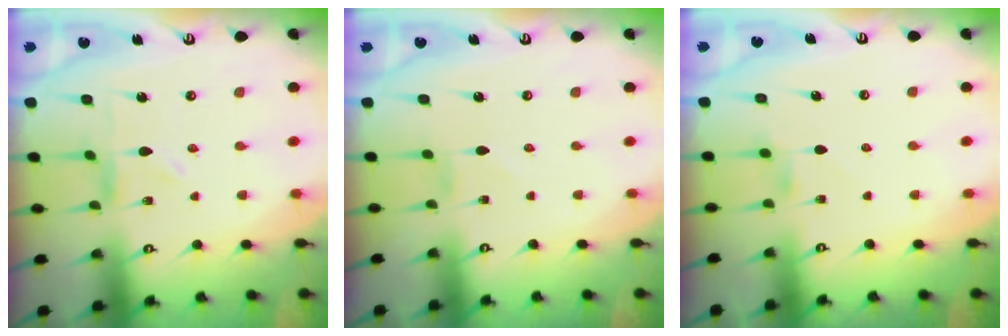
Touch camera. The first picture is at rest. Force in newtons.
{"total": 1.0, "press": 1.0, "slide": 0.1}
{"total": 1.6, "press": 1.6, "slide": 0.4}